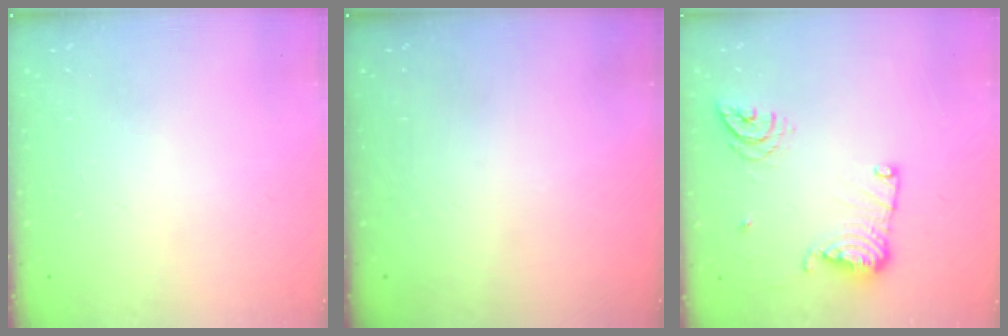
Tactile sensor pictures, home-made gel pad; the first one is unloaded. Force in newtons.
{"total": 0.0}
{"total": 12.2, "press": 12.1, "slide": 1.2}